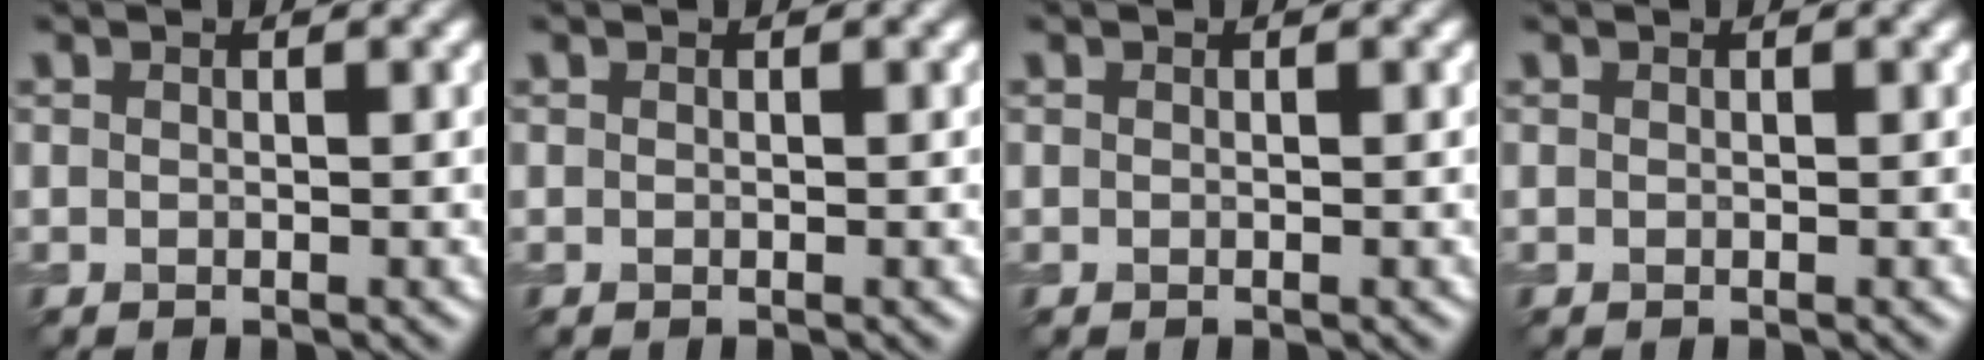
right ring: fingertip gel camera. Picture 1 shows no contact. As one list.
[{"total": 0.0}, {"total": 0.0}, {"total": 0.0}]